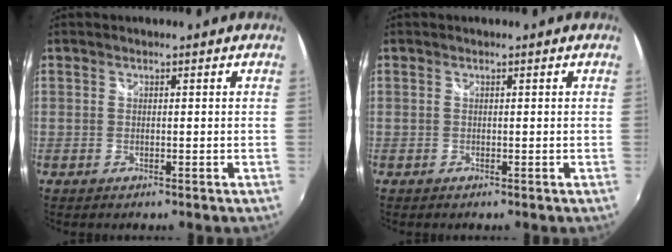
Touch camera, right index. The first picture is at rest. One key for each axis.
{"total": 0.0}